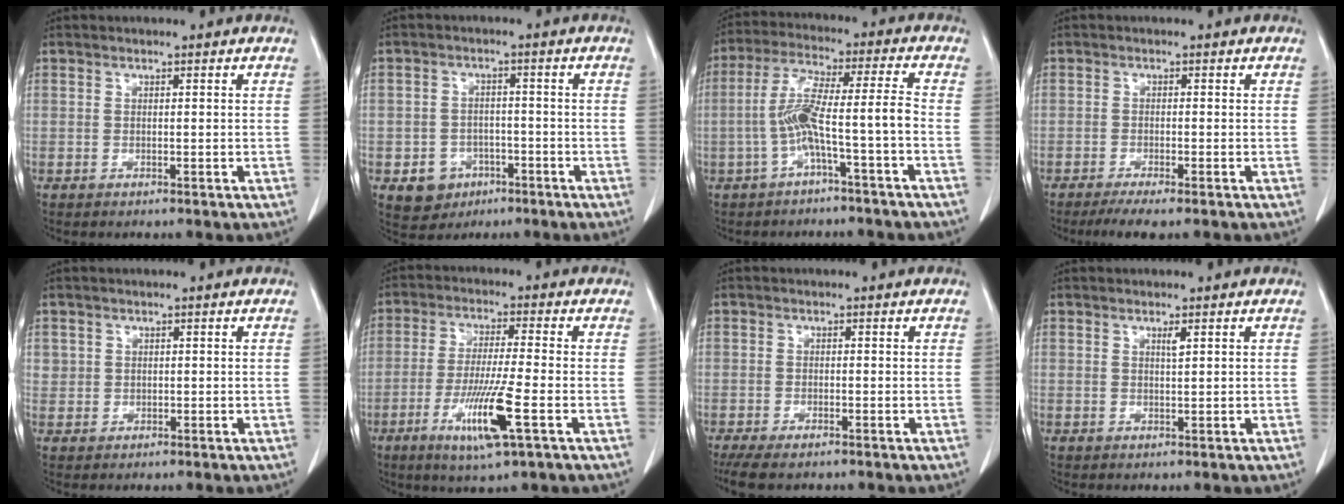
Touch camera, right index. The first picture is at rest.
{"total": 5.5, "force": [-2.5, 4.7, 1.4], "torque": [-0.021, 0.008, -0.029]}
{"total": 8.7, "force": [-2.8, -0.3, 8.2], "torque": [-0.164, 0.027, -0.052]}
{"total": 3.7, "force": [-2.8, 0.2, 2.4], "torque": [-0.039, -0.008, -0.048]}
{"total": 1.5, "force": [0.5, 1.4, 0.1], "torque": [0.012, 0.002, 0.005]}
{"total": 10.3, "force": [-4.0, -0.1, 9.5], "torque": [-0.185, -0.022, -0.072]}
{"total": 5.9, "force": [-4.7, 1.7, 3.2], "torque": [-0.055, -0.012, -0.075]}
{"total": 1.0, "force": [0.5, 0.0, 0.8], "torque": [-0.017, -0.004, 0.010]}